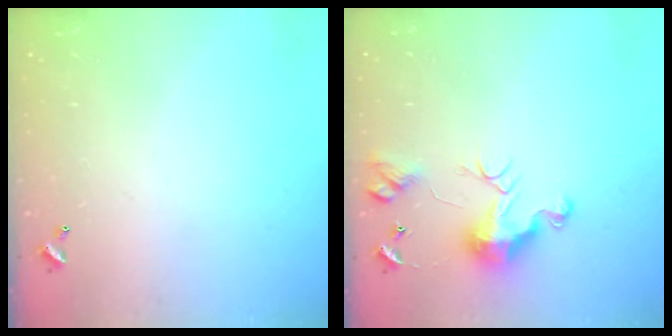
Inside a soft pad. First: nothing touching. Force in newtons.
{"total": 10.0, "press": 9.9, "slide": 1.6}